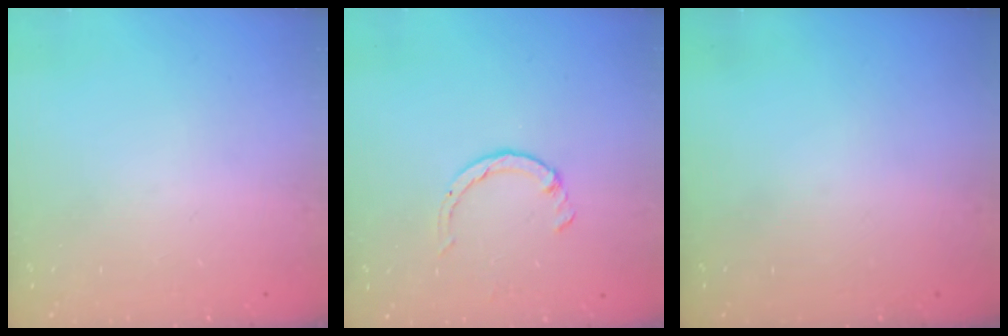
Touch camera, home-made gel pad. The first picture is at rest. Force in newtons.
{"total": 2.6, "press": 2.6, "slide": 0.4}
{"total": 0.0}